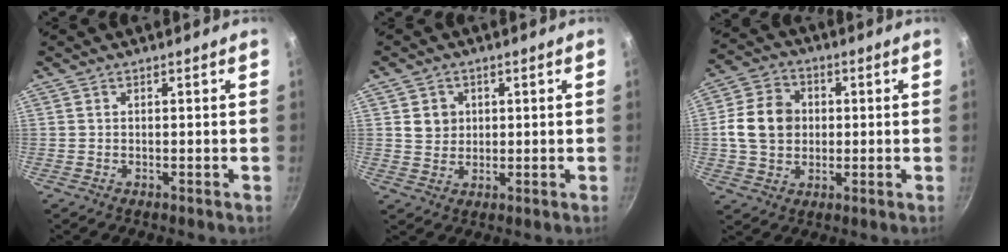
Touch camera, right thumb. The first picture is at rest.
{"total": 4.2, "force": [1.0, 3.8, 1.5], "torque": [-0.005, 0.002, 0.019]}
{"total": 10.9, "force": [0.7, 8.9, 6.2], "torque": [-0.091, 0.011, 0.003]}